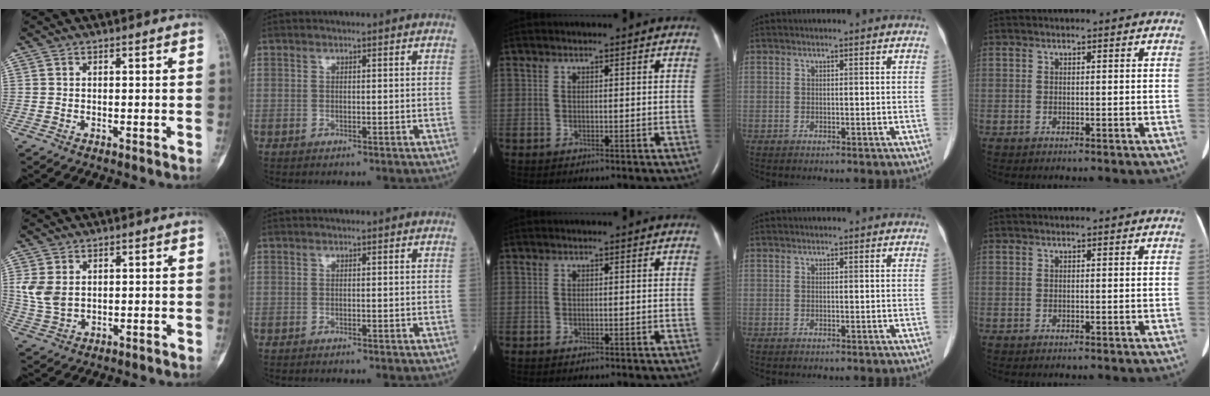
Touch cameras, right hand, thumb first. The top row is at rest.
{"thumb": {"total": 5.6, "force": [1.0, 4.0, 3.8], "torque": [-0.076, -0.002, 0.029]}, "index": {"total": 1.3, "force": [-1.1, 0.0, 0.5], "torque": [-0.004, 0.001, -0.016]}}